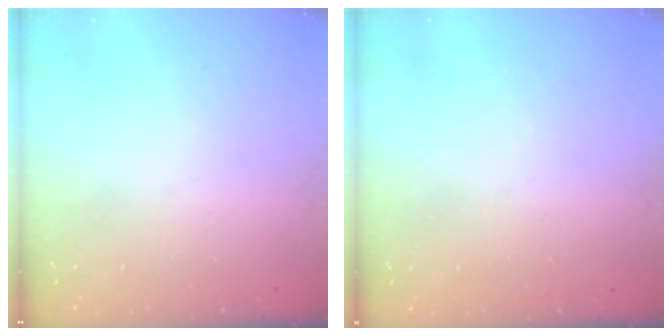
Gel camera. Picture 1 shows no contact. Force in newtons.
{"total": 1.8, "press": 1.7, "slide": 0.4}